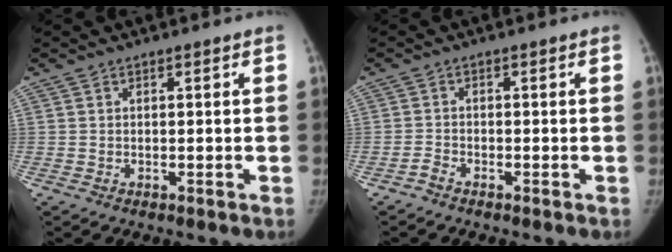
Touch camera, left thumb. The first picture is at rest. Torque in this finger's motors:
{"motor_torque": [-0.39, 0.22, 0.48, 0.11, -0.02]}